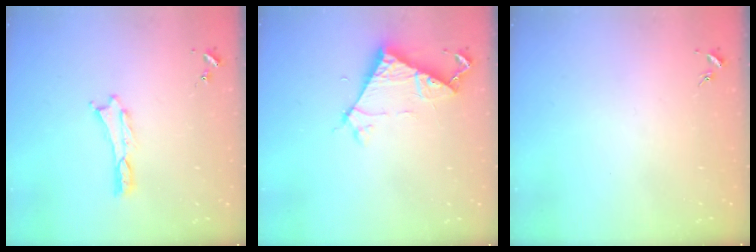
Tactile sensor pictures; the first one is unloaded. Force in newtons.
{"total": 6.4, "press": 6.4, "slide": 0.4}
{"total": 0.0}